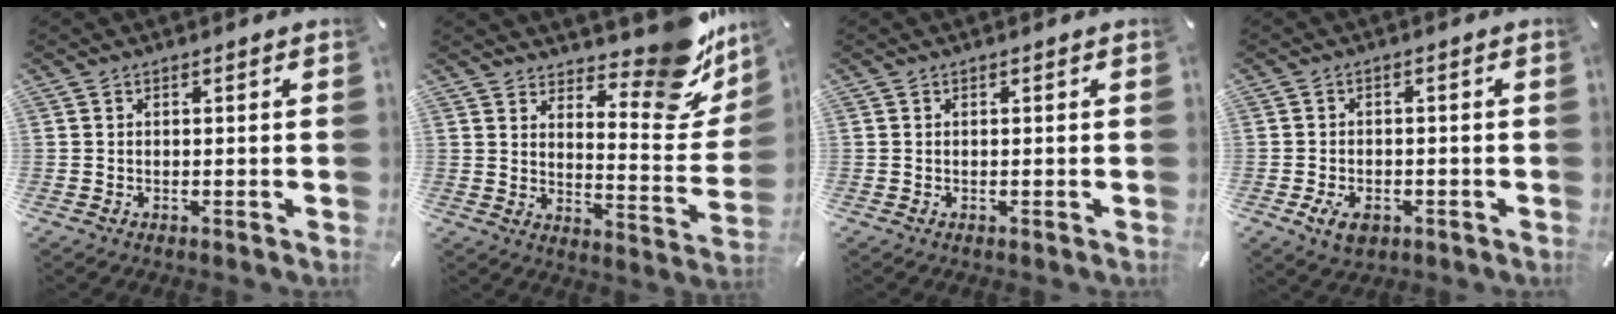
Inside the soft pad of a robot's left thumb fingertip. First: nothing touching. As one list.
[{"total": 15.0, "force": [11.8, 5.9, 7.1], "torque": [-0.066, -0.122, 0.197]}, {"total": 0.0}, {"total": 4.3, "force": [-1.9, 2.8, 2.7], "torque": [-0.063, 0.002, -0.037]}]